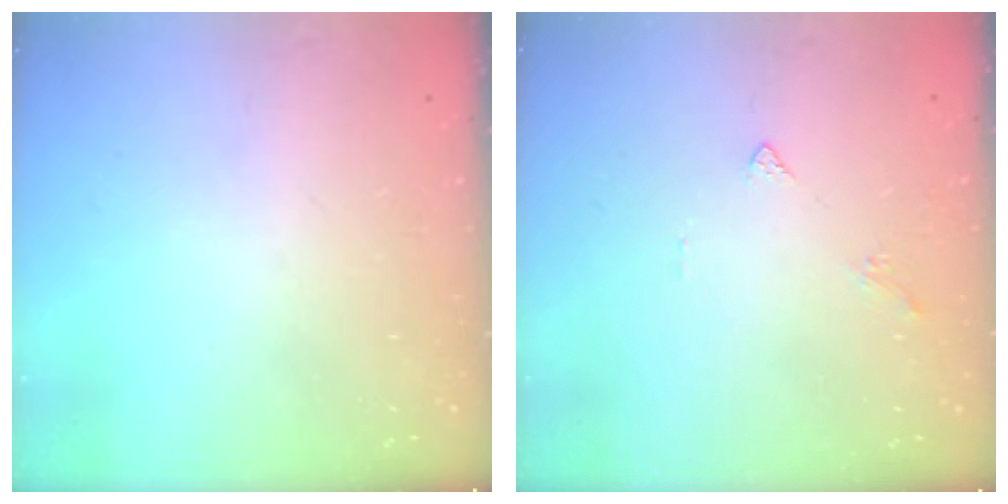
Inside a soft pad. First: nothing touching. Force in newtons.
{"total": 2.0, "press": 1.9, "slide": 0.6}